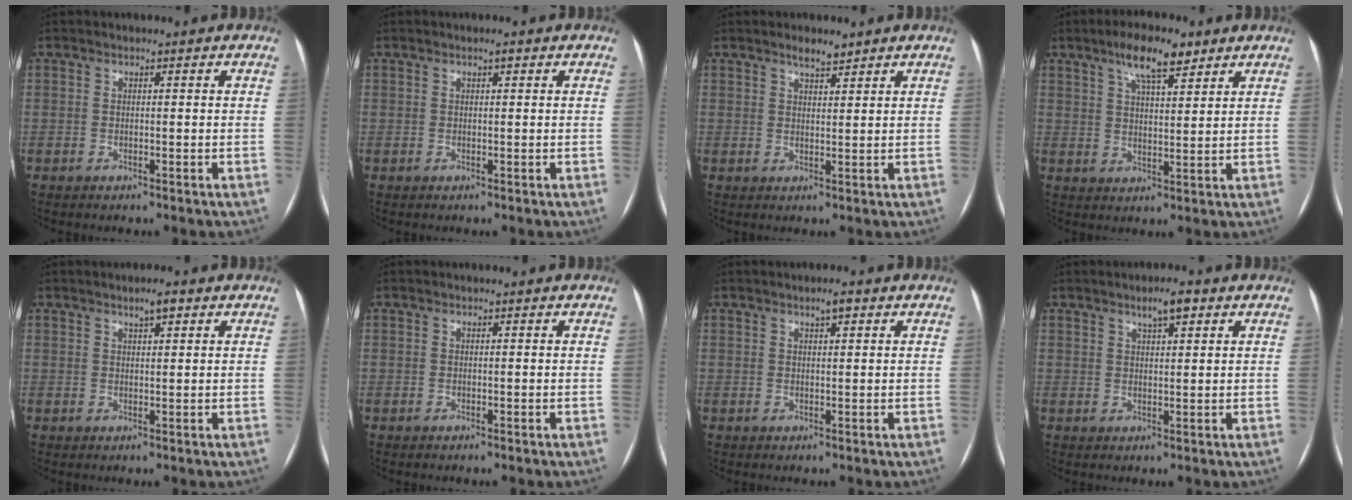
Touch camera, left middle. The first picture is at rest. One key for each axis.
{"total": 0.6, "fx": 0.3, "fy": 0.1, "fz": 0.5, "tx": -0.009, "ty": 0.001, "tz": 0.004}
{"total": 2.5, "fx": 2.1, "fy": 0.6, "fz": 1.3, "tx": -0.024, "ty": 0.002, "tz": 0.035}
{"total": 7.7, "fx": 5.1, "fy": 2.1, "fz": 5.4, "tx": -0.097, "ty": 0.012, "tz": 0.088}
{"total": 2.0, "fx": 1.3, "fy": 0.5, "fz": 1.4, "tx": -0.026, "ty": 0.003, "tz": 0.022}
{"total": 0.0}
{"total": 1.7, "fx": 1.0, "fy": 0.4, "fz": 1.3, "tx": -0.022, "ty": 0.003, "tz": 0.016}
{"total": 3.5, "fx": 2.2, "fy": 0.8, "fz": 2.6, "tx": -0.045, "ty": 0.005, "tz": 0.035}